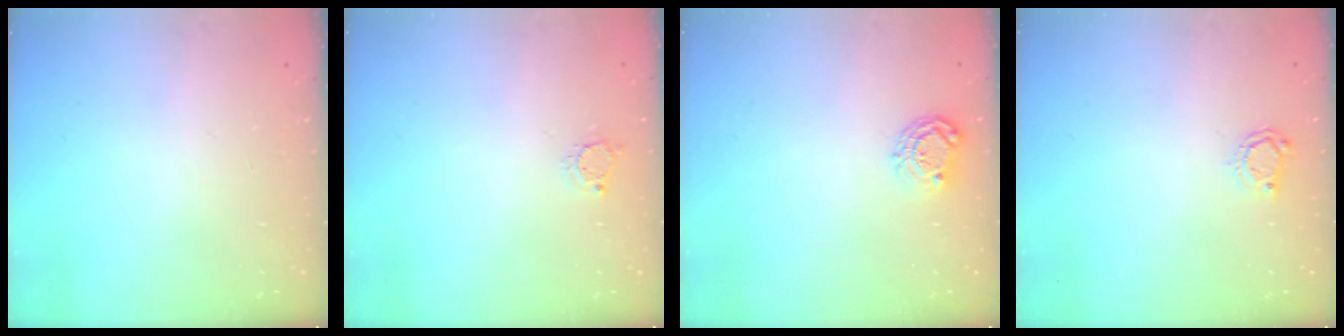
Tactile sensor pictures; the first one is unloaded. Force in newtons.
{"total": 4.2, "press": 4.2, "slide": 0.0}
{"total": 6.2, "press": 6.1, "slide": 0.7}
{"total": 3.9, "press": 3.9, "slide": 0.6}